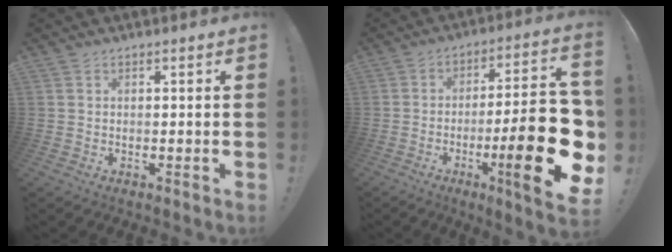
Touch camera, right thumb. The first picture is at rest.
{"total": 24.8, "force": [-6.2, 5.7, 23.3], "torque": [-0.339, 0.024, -0.087]}